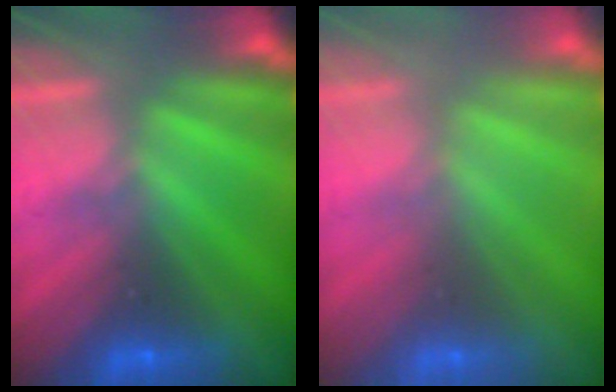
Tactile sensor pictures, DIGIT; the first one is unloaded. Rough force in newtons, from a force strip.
{"total": 2.7}